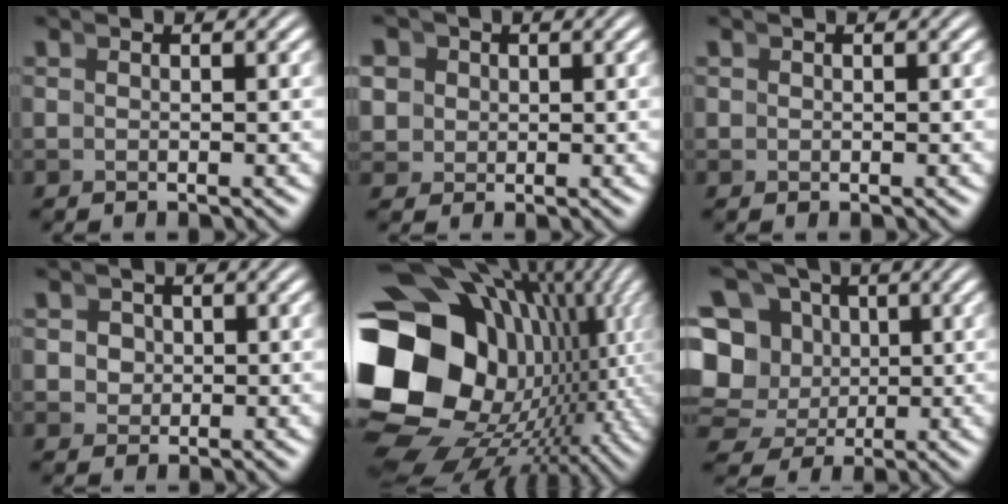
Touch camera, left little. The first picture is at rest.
{"total": 5.1, "force": [1.2, 4.5, 2.1], "torque": [-0.055, -0.011, 0.025]}
{"total": 0.0}
{"total": 2.2, "force": [0.4, 2.1, 0.8], "torque": [-0.010, -0.002, 0.009]}
{"total": 27.6, "force": [-2.0, 18.2, 20.7], "torque": [-0.348, -0.049, -0.017]}
{"total": 13.2, "force": [1.9, 11.2, 6.7], "torque": [-0.138, -0.024, 0.027]}